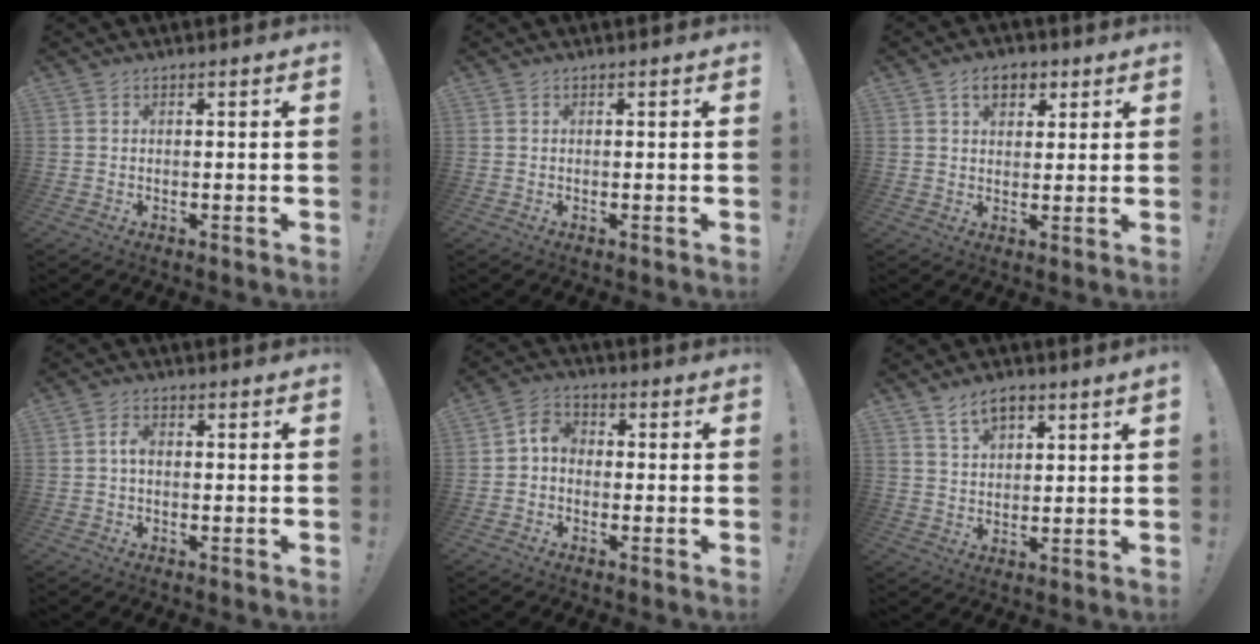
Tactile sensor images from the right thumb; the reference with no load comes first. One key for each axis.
{"total": 0.0}
{"total": 6.7, "fx": 3.1, "fy": 4.6, "fz": 3.7, "tx": -0.049, "ty": -0.001, "tz": 0.054}
{"total": 2.5, "fx": -0.5, "fy": 1.4, "fz": 2.0, "tx": -0.037, "ty": 0.011, "tz": -0.010}
{"total": 4.9, "fx": -1.3, "fy": 3.7, "fz": 2.9, "tx": -0.068, "ty": 0.016, "tz": -0.025}
{"total": 5.9, "fx": 4.1, "fy": 2.5, "fz": 3.4, "tx": -0.057, "ty": -0.015, "tz": 0.075}